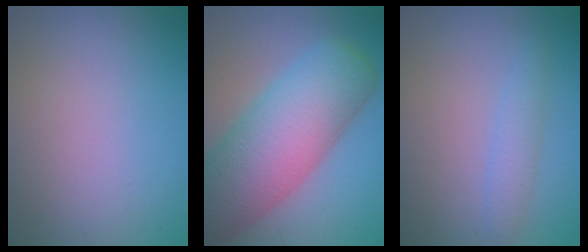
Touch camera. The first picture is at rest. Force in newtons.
{"total": 11.9, "press": 11.9, "slide": 0.5}
{"total": 2.0, "press": 2.0, "slide": 0.2}